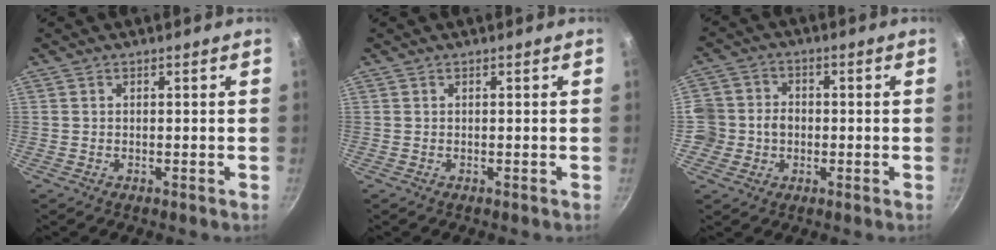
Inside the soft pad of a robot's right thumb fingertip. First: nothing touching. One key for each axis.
{"total": 0.0}
{"total": 8.0, "fx": -1.2, "fy": 7.4, "fz": 2.8, "tx": -0.028, "ty": 0.018, "tz": -0.035}